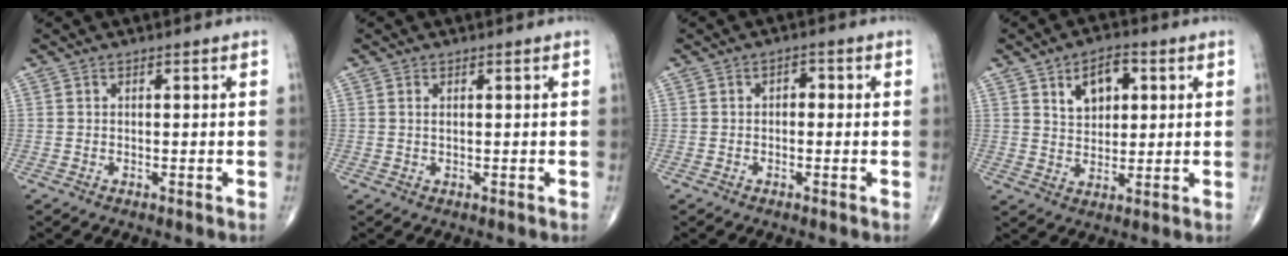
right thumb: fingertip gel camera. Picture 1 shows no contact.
{"total": 0.8, "force": [0.3, 0.3, 0.7], "torque": [-0.017, 0.004, 0.008]}
{"total": 2.0, "force": [0.1, 1.3, 1.5], "torque": [-0.010, 0.008, -0.005]}
{"total": 8.2, "force": [3.2, 5.1, 5.6], "torque": [-0.061, -0.009, 0.052]}